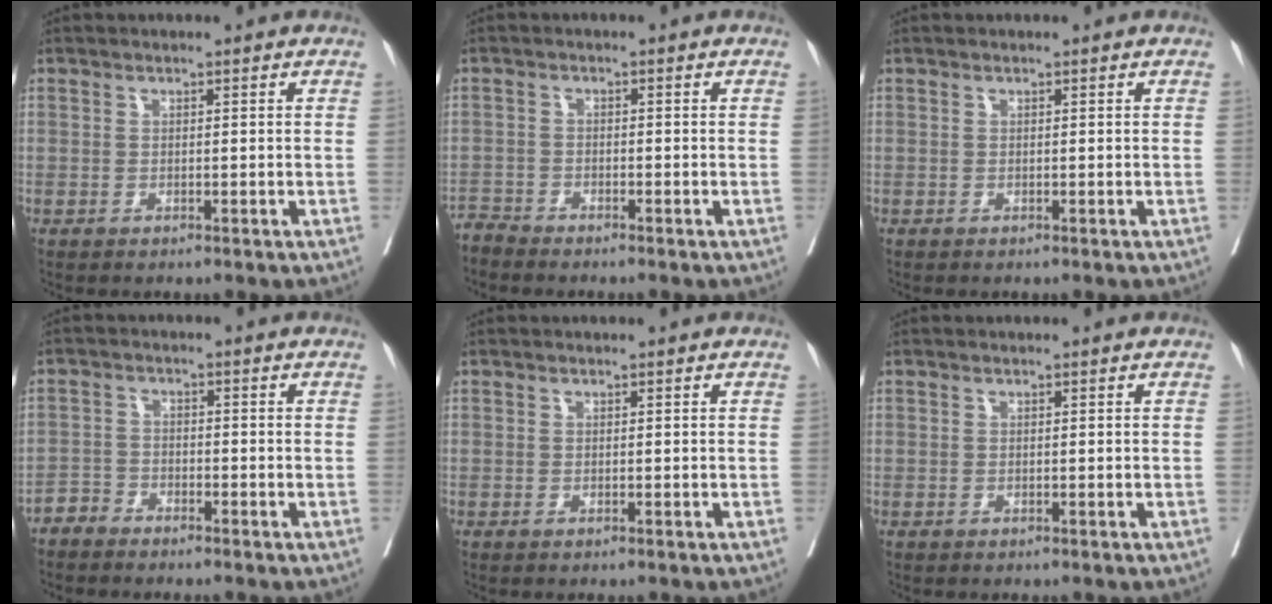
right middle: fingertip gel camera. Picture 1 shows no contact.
{"total": 2.0, "force": [-1.9, -0.2, -0.7], "torque": [0.020, -0.010, -0.039]}
{"total": 0.0}
{"total": 2.3, "force": [-2.1, 0.7, -0.3], "torque": [0.008, 0.000, -0.044]}
{"total": 0.0}
{"total": 0.0}